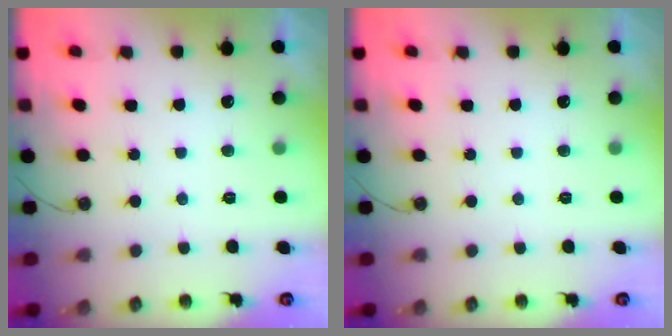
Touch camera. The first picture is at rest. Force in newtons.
{"total": 0.0}